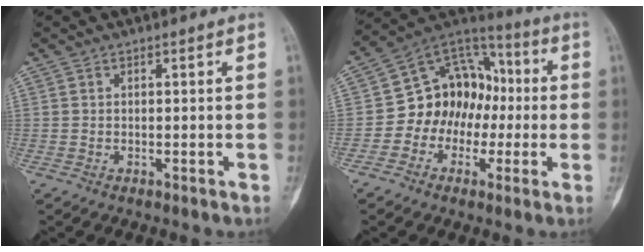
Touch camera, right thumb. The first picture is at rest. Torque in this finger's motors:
{"motor_torque": [0.12, 0.11, 0.05, 0.00, 0.03]}